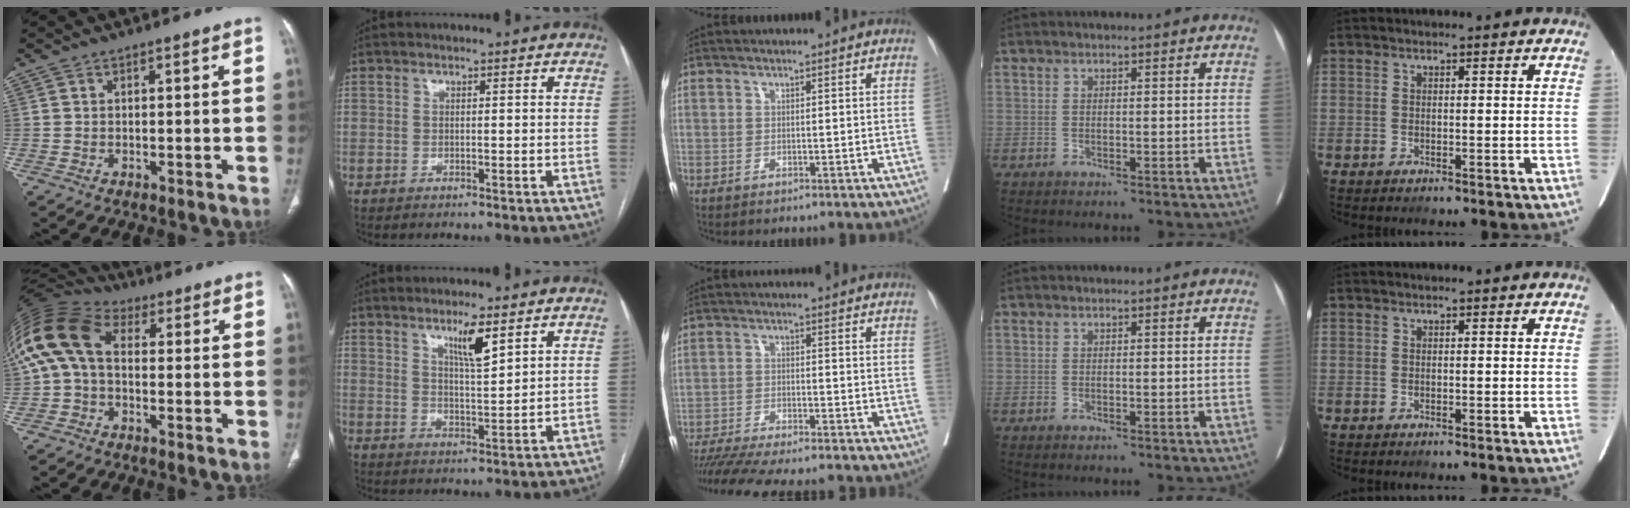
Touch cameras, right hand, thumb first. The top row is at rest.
{"thumb": {"total": 14.0, "force": [1.2, 9.2, 10.5], "torque": [-0.219, 0.043, 0.009]}, "index": {"total": 5.7, "force": [3.6, 0.7, 4.4], "torque": [-0.078, -0.008, 0.062]}, "middle": {"total": 16.9, "force": [-15.1, 2.0, 7.5], "torque": [-0.149, -0.027, -0.219]}}